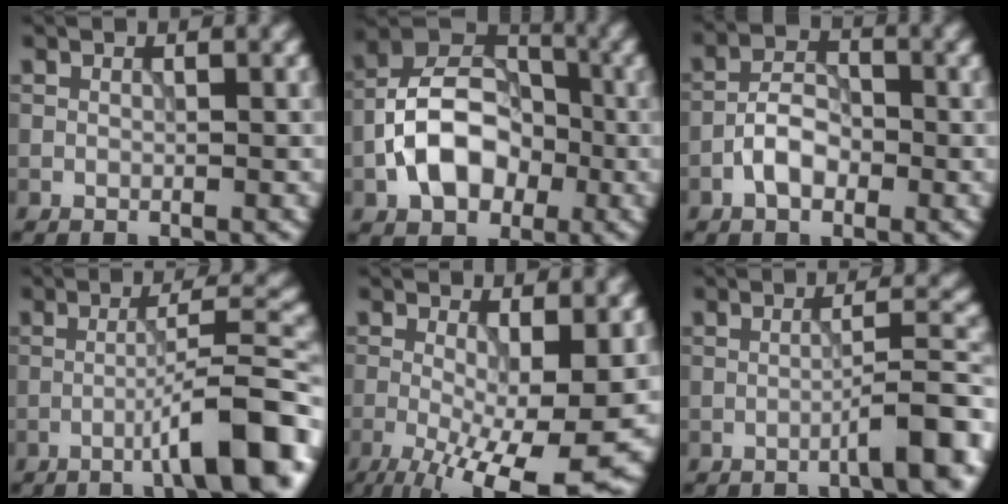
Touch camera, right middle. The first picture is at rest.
{"total": 8.4, "force": [-2.3, 5.9, 5.5], "torque": [-0.092, 0.013, -0.053]}
{"total": 3.5, "force": [-1.5, 2.0, 2.5], "torque": [-0.039, 0.011, -0.033]}
{"total": 8.9, "force": [-4.3, 1.1, 7.7], "torque": [-0.106, 0.023, -0.069]}
{"total": 11.3, "force": [-3.3, 3.4, 10.3], "torque": [-0.165, -0.015, -0.048]}
{"total": 5.4, "force": [-2.8, 0.8, 4.5], "torque": [-0.054, 0.020, -0.049]}